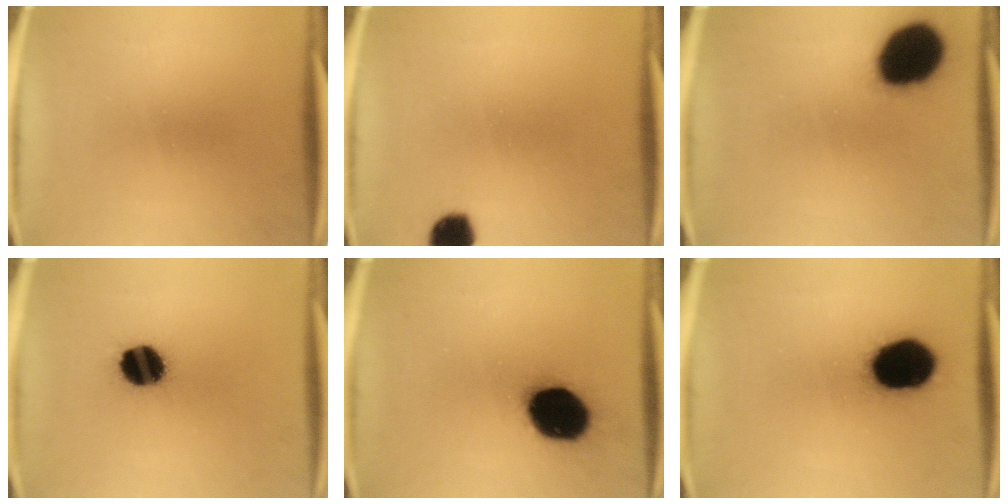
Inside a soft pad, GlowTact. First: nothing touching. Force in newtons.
{"total": 5.8}
{"total": 19.6}
{"total": 12.0}
{"total": 18.7}
{"total": 19.5}